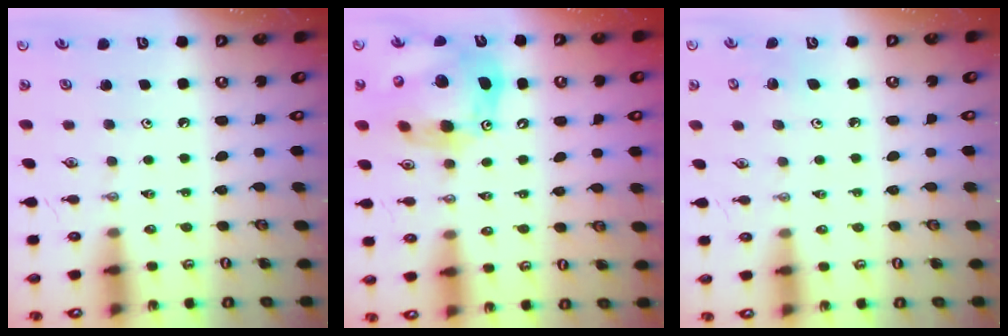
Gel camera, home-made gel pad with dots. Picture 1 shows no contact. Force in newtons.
{"total": 17.4, "press": 17.2, "slide": 2.7}
{"total": 3.7, "press": 3.7, "slide": 0.4}